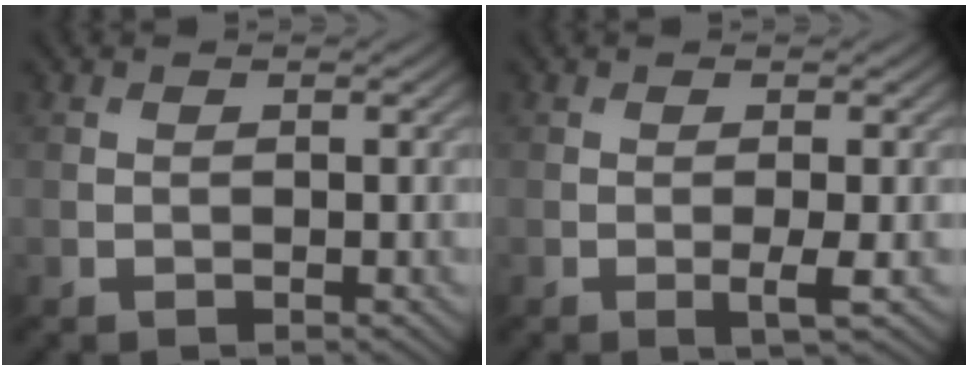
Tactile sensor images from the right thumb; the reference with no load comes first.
{"total": 1.8, "force": [-0.4, 0.1, 1.7], "torque": [-0.034, -0.003, -0.008]}